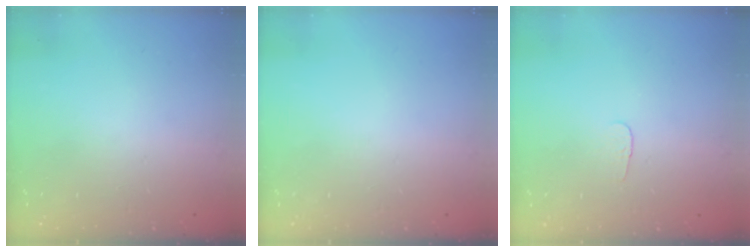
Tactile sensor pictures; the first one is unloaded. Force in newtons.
{"total": 0.0}
{"total": 2.8, "press": 2.8, "slide": 0.3}